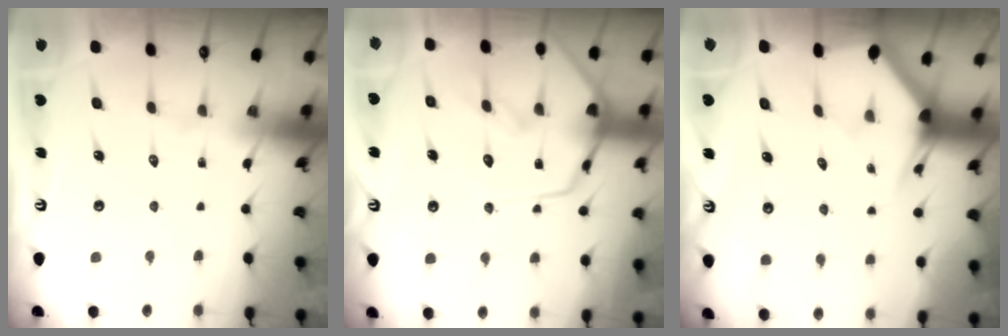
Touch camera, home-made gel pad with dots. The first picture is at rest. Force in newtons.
{"total": 15.0, "press": 15.0, "slide": 1.3}
{"total": 3.0, "press": 3.0, "slide": 0.1}